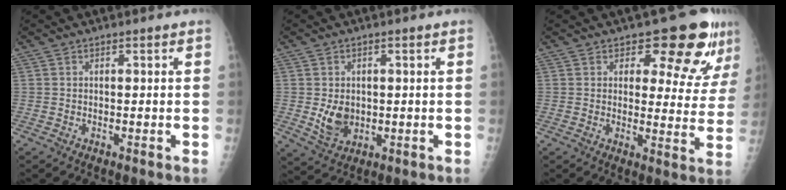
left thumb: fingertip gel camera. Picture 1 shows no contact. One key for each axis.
{"total": 5.4, "fx": -0.1, "fy": 4.1, "fz": 3.6, "tx": -0.045, "ty": -0.008, "tz": 0.011}
{"total": 12.4, "fx": 8.3, "fy": 5.6, "fz": 7.3, "tx": -0.043, "ty": -0.052, "tz": 0.091}